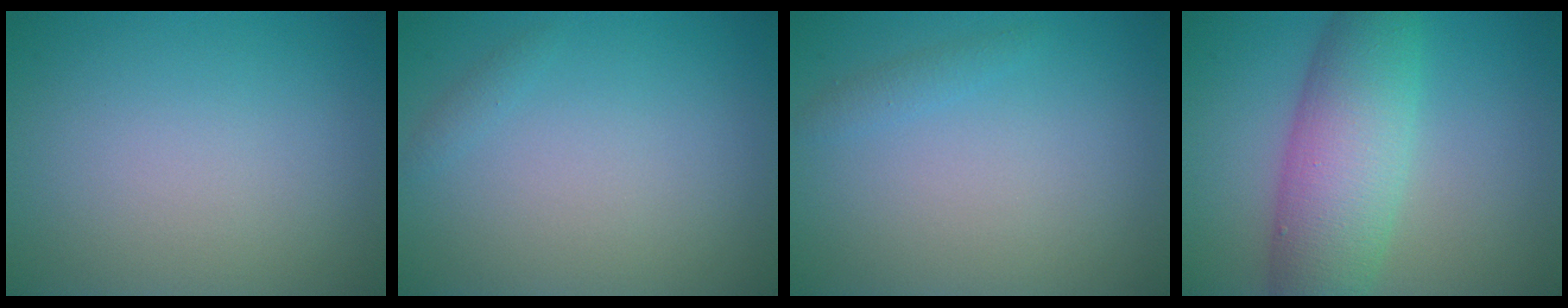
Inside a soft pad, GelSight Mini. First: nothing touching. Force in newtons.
{"total": 0.6, "press": 0.6, "slide": 0.0}
{"total": 0.9, "press": 0.9, "slide": 0.1}
{"total": 7.9, "press": 7.9, "slide": 0.2}